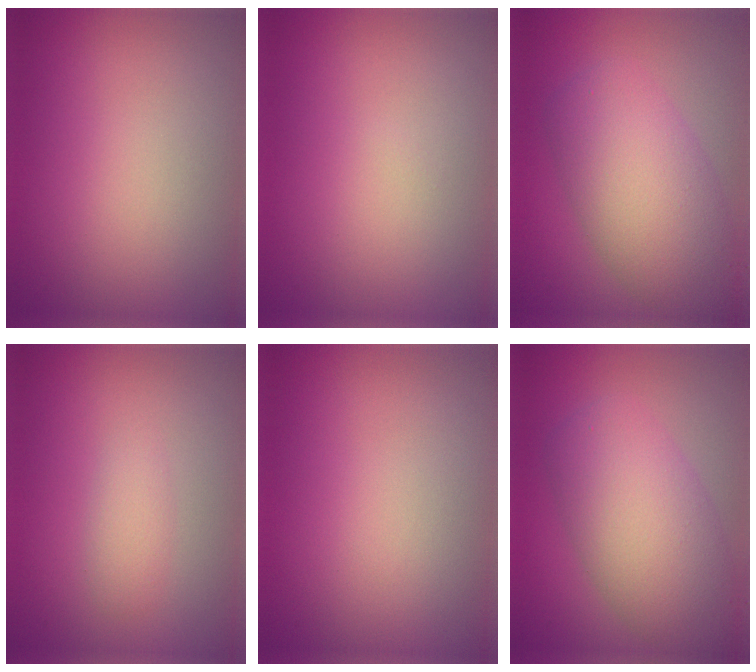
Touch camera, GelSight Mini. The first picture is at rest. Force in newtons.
{"total": 0.0}
{"total": 8.0, "press": 7.9, "slide": 0.4}
{"total": 1.5, "press": 1.5, "slide": 0.0}
{"total": 0.0}
{"total": 8.0, "press": 7.9, "slide": 0.4}